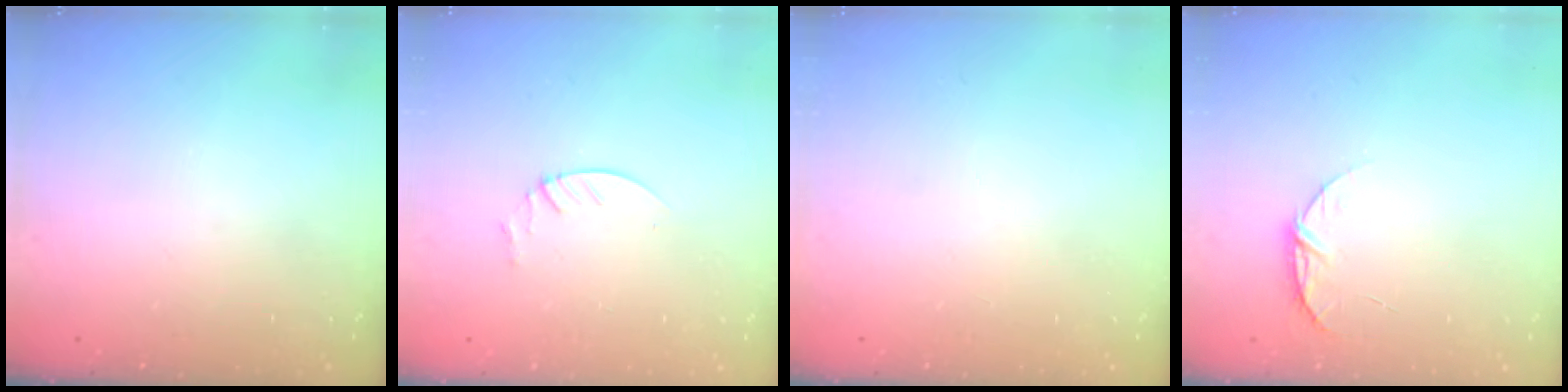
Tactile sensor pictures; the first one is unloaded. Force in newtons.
{"total": 2.1, "press": 2.1, "slide": 0.2}
{"total": 0.0}
{"total": 6.1, "press": 6.1, "slide": 0.7}